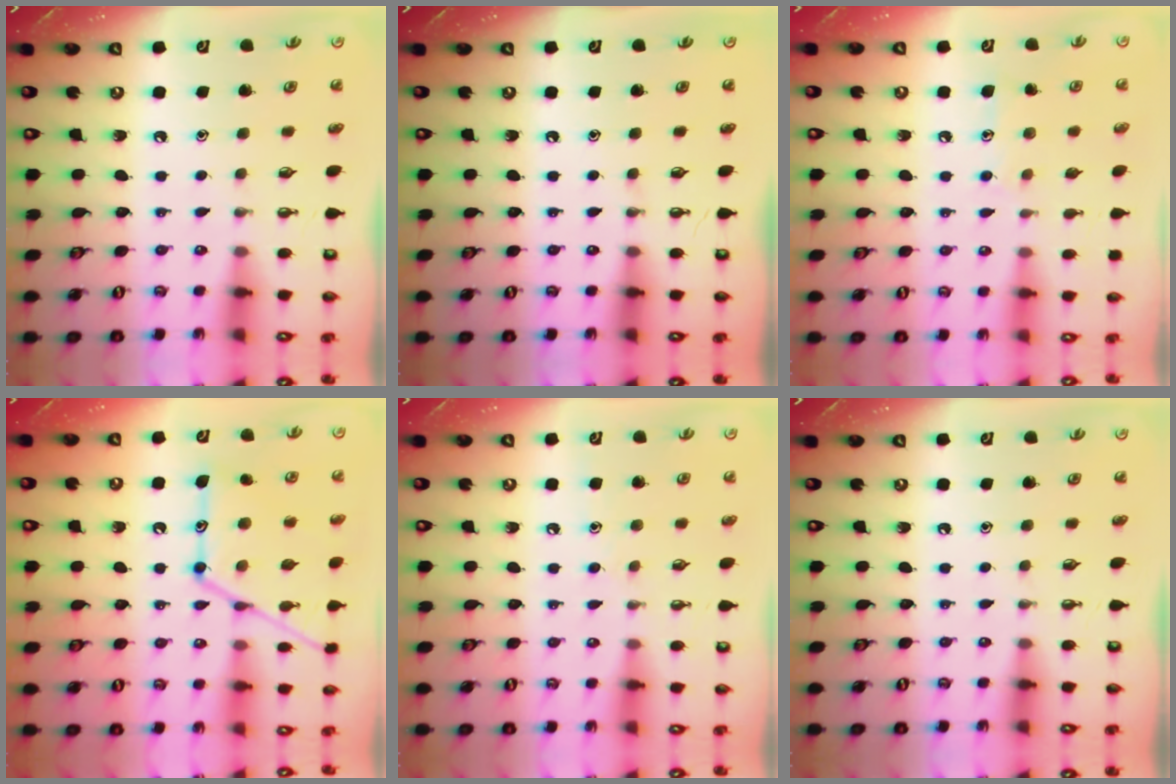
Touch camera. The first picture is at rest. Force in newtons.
{"total": 0.0}
{"total": 7.8, "press": 7.8, "slide": 0.6}
{"total": 17.9, "press": 17.8, "slide": 1.4}
{"total": 6.0, "press": 6.0, "slide": 0.5}
{"total": 0.0}